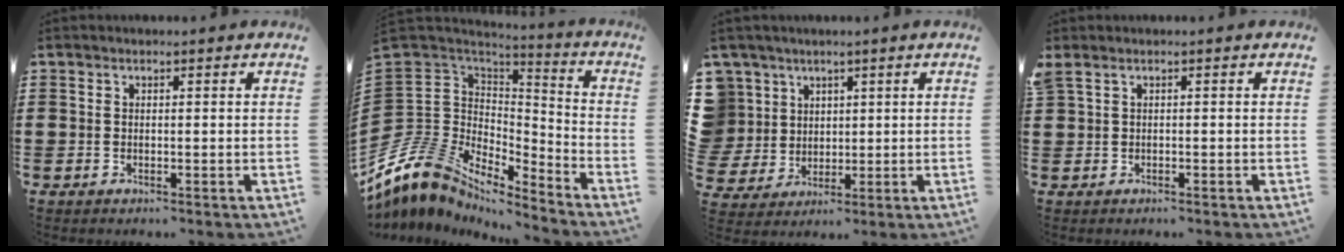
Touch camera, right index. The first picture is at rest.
{"total": 10.9, "force": [-7.4, 7.1, 3.7], "torque": [-0.128, -0.005, -0.151]}
{"total": 6.6, "force": [2.1, 6.2, 0.2], "torque": [-0.049, 0.005, 0.041]}
{"total": 0.6, "force": [-0.1, 0.1, 0.6], "torque": [-0.012, -0.001, -0.002]}